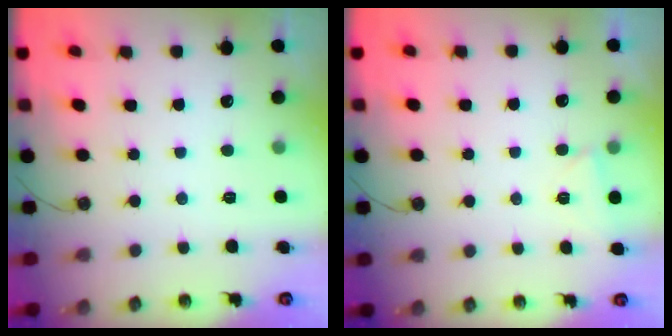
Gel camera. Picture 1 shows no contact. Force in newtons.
{"total": 2.1, "press": 1.9, "slide": 0.9}